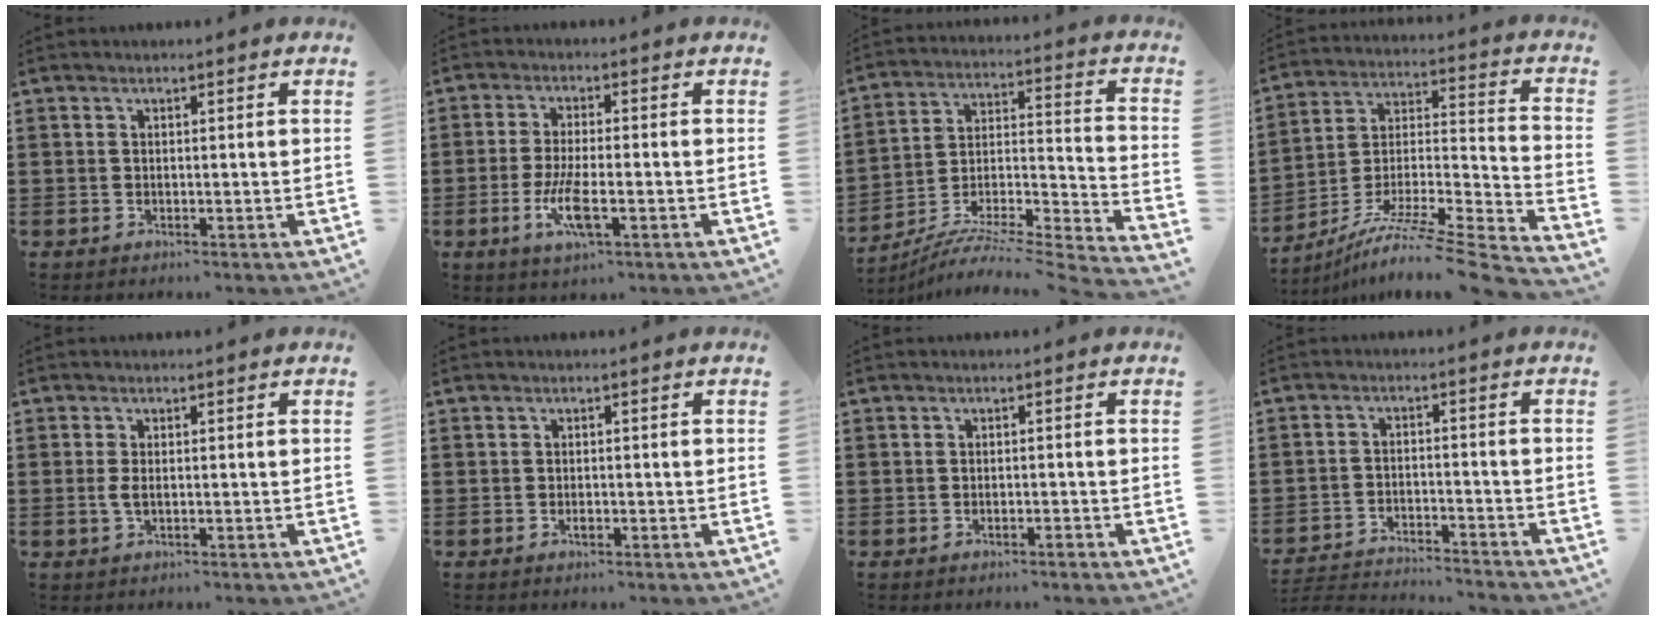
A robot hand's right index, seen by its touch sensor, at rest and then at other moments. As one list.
[{"total": 6.4, "force": [-2.2, 1.7, 5.8], "torque": [-0.126, -0.016, -0.043]}, {"total": 6.2, "force": [-5.5, 0.3, 2.8], "torque": [-0.047, -0.008, -0.116]}, {"total": 8.5, "force": [-6.6, 0.0, 5.3], "torque": [-0.092, -0.005, -0.136]}, {"total": 1.7, "force": [-0.1, 0.6, 1.6], "torque": [-0.037, -0.001, -0.005]}, {"total": 1.0, "force": [-0.3, 0.4, 0.8], "torque": [-0.015, -0.004, -0.005]}, {"total": 0.8, "force": [-0.5, 0.2, 0.6], "torque": [-0.013, -0.005, -0.009]}, {"total": 3.6, "force": [-3.5, 0.1, 0.2], "torque": [-0.016, 0.001, -0.079]}]